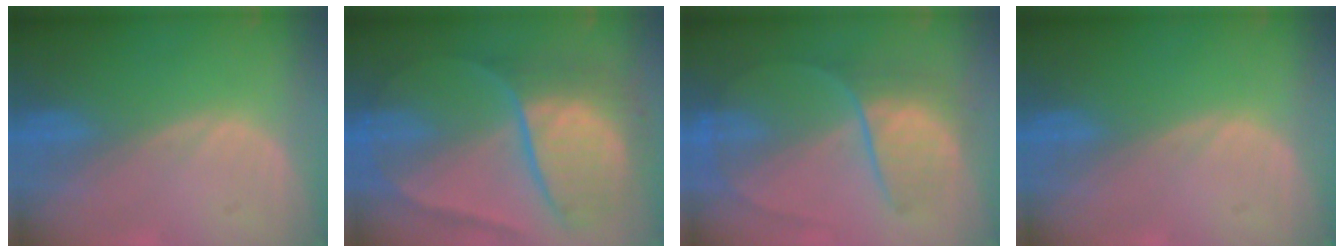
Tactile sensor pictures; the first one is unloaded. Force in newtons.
{"total": 10.8, "press": 10.7, "slide": 1.0}
{"total": 7.3, "press": 6.8, "slide": 2.6}
{"total": 0.0}